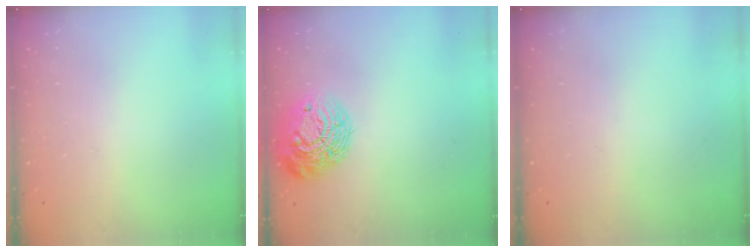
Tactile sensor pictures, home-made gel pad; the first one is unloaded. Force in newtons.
{"total": 14.6, "press": 14.5, "slide": 1.0}
{"total": 0.0}